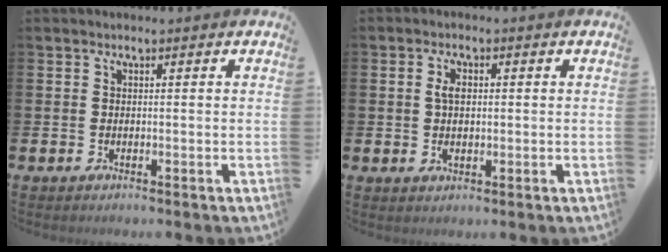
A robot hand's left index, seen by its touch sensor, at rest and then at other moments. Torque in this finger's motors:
{"motor_torque": [0.84, 0.11, 0.36, 0.09]}